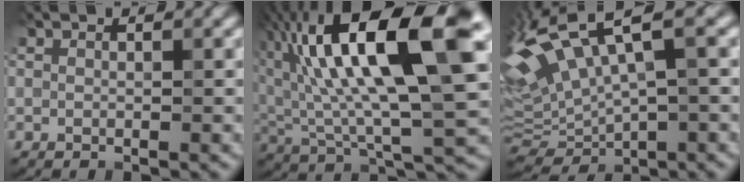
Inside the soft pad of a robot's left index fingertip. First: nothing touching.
{"total": 17.0, "force": [5.4, 6.1, 14.9], "torque": [-0.267, 0.020, 0.088]}
{"total": 9.6, "force": [3.5, 3.2, 8.4], "torque": [-0.174, 0.019, 0.072]}